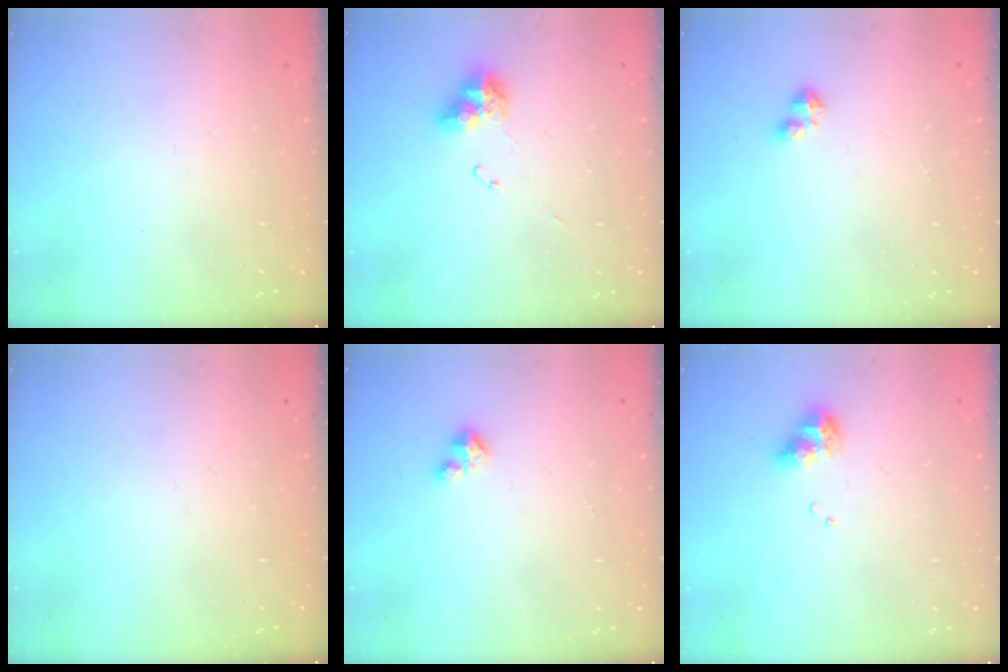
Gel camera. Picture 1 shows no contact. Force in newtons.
{"total": 9.1, "press": 9.0, "slide": 1.1}
{"total": 1.9, "press": 1.9, "slide": 0.4}
{"total": 0.0}
{"total": 1.5, "press": 1.5, "slide": 0.2}
{"total": 10.1, "press": 10.1, "slide": 1.0}